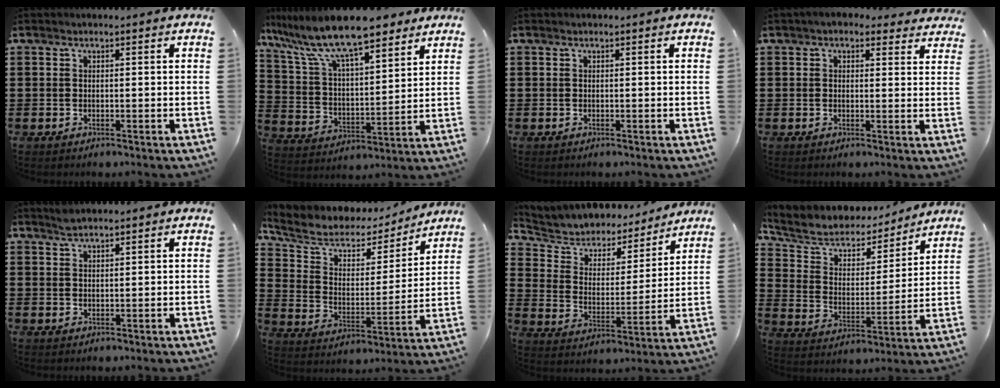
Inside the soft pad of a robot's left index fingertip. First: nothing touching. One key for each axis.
{"total": 11.6, "fx": 9.6, "fy": 2.0, "fz": 6.2, "tx": -0.156, "ty": -0.040, "tz": 0.167}
{"total": 0.0}
{"total": 2.6, "fx": 2.2, "fy": 1.1, "fz": 1.0, "tx": -0.018, "ty": -0.003, "tz": 0.037}
{"total": 1.7, "fx": 1.6, "fy": 0.3, "fz": 0.6, "tx": -0.014, "ty": 0.000, "tz": 0.031}
{"total": 6.9, "fx": 5.1, "fy": 3.5, "fz": 3.0, "tx": -0.092, "ty": -0.028, "tz": 0.087}
{"total": 4.8, "fx": 4.2, "fy": 2.4, "fz": 0.2, "tx": -0.039, "ty": -0.031, "tz": 0.067}
{"total": 6.4, "fx": 5.4, "fy": 2.7, "fz": 2.2, "tx": -0.076, "ty": -0.032, "tz": 0.088}